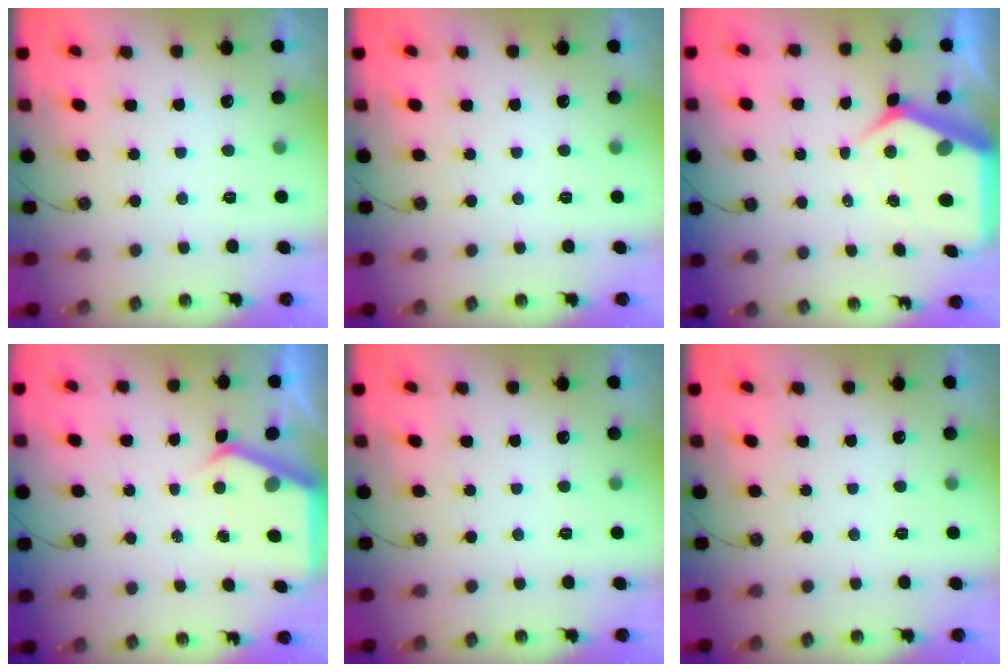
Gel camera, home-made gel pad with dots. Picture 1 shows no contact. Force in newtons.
{"total": 0.0}
{"total": 9.5, "press": 9.4, "slide": 0.9}
{"total": 4.9, "press": 4.9, "slide": 0.5}
{"total": 0.0}
{"total": 0.0}